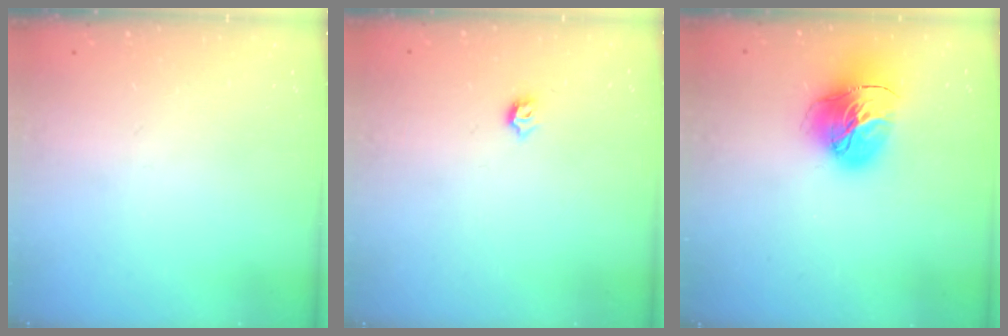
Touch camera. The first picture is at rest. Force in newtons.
{"total": 3.4, "press": 3.3, "slide": 0.6}
{"total": 16.9, "press": 16.8, "slide": 1.7}